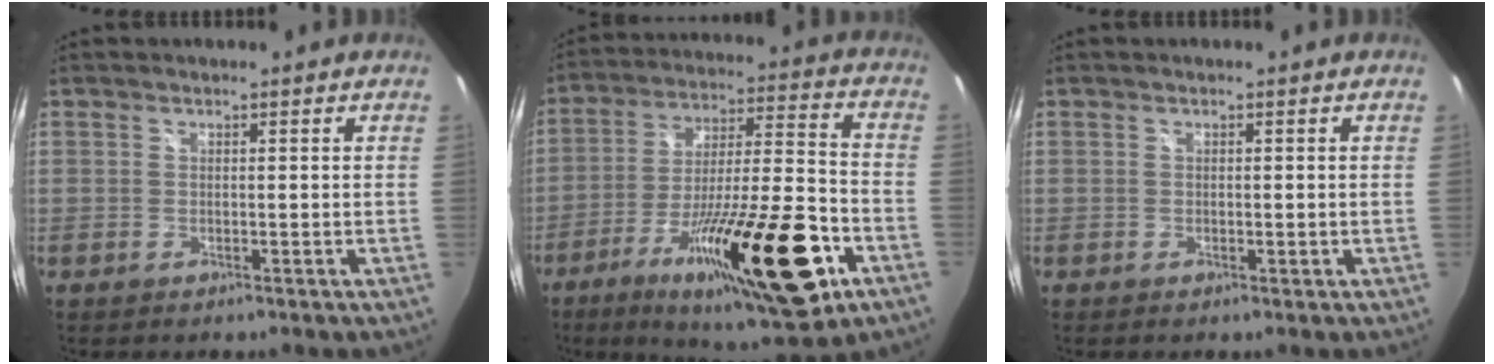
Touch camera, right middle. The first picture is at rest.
{"total": 27.5, "force": [-12.8, 6.0, 23.6], "torque": [-0.398, -0.046, -0.204]}
{"total": 0.5, "force": [-0.2, 0.3, 0.4], "torque": [-0.006, 0.000, -0.003]}